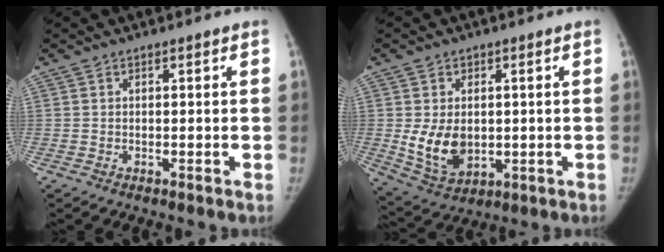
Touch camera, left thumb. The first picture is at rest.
{"total": 9.0, "force": [0.0, 6.4, 6.2], "torque": [-0.093, -0.016, 0.022]}